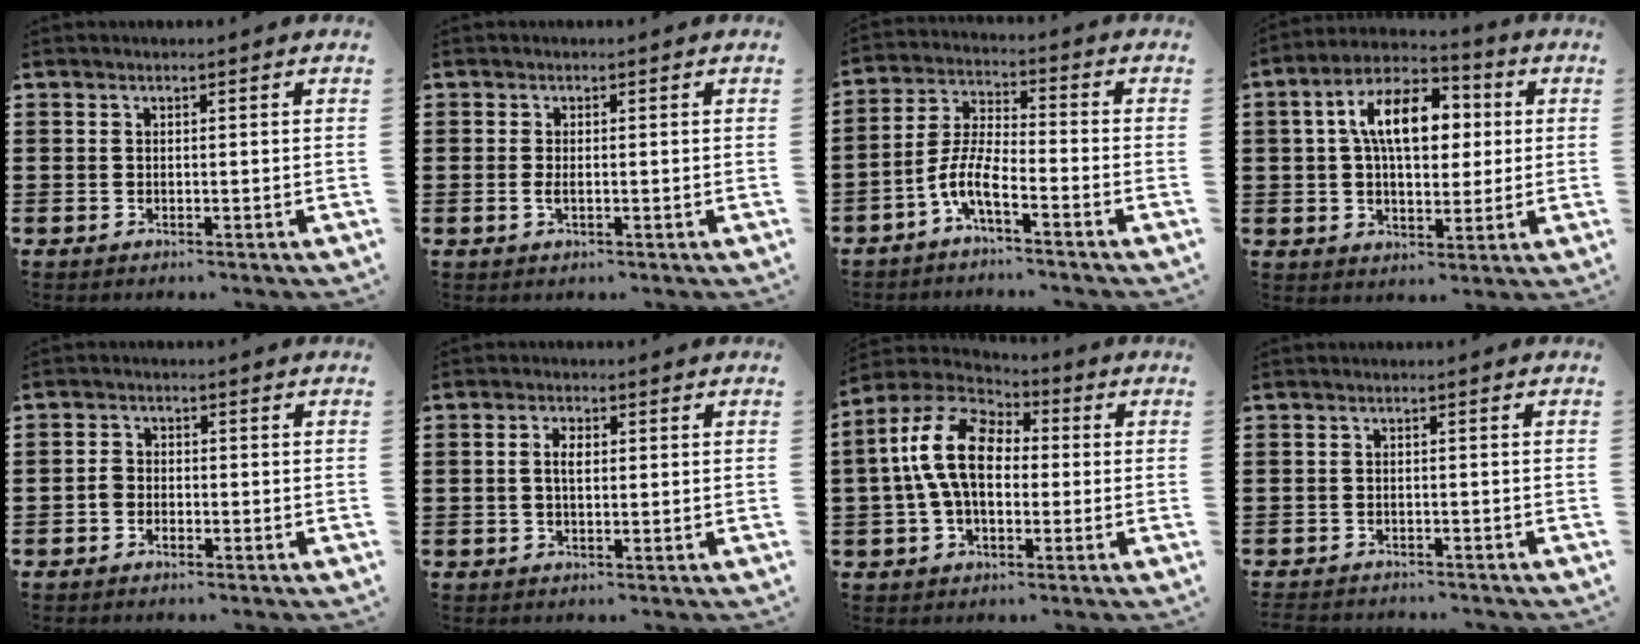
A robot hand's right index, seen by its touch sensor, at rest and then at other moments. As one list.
[{"total": 1.2, "force": [-0.1, 0.4, 1.1], "torque": [-0.021, -0.001, -0.003]}, {"total": 6.4, "force": [-3.9, 1.5, 4.8], "torque": [-0.124, -0.010, -0.082]}, {"total": 11.7, "force": [3.0, 6.5, 9.2], "torque": [-0.180, 0.013, 0.049]}, {"total": 2.0, "force": [-0.9, 1.5, 0.9], "torque": [-0.027, 0.000, -0.021]}, {"total": 2.5, "force": [0.2, 1.2, 2.2], "torque": [-0.043, 0.007, 0.002]}, {"total": 12.0, "force": [1.3, 7.5, 9.4], "torque": [-0.228, 0.006, 0.017]}, {"total": 1.4, "force": [-1.4, 0.2, 0.0], "torque": [-0.005, 0.001, -0.032]}]